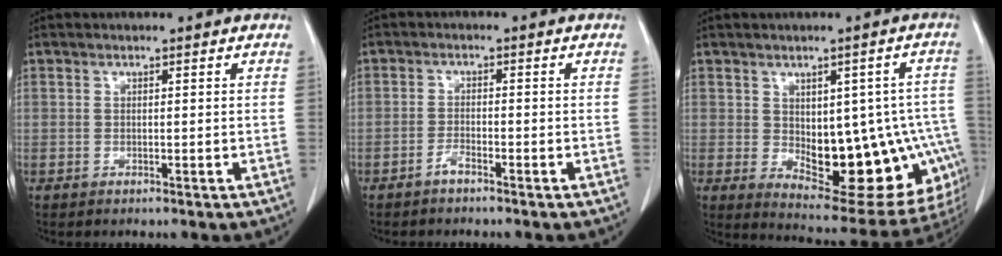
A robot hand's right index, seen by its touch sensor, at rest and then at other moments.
{"total": 1.6, "force": [-1.2, 0.1, 1.1], "torque": [-0.018, 0.001, -0.026]}
{"total": 18.4, "force": [-3.0, 8.8, 15.9], "torque": [-0.146, 0.013, -0.011]}